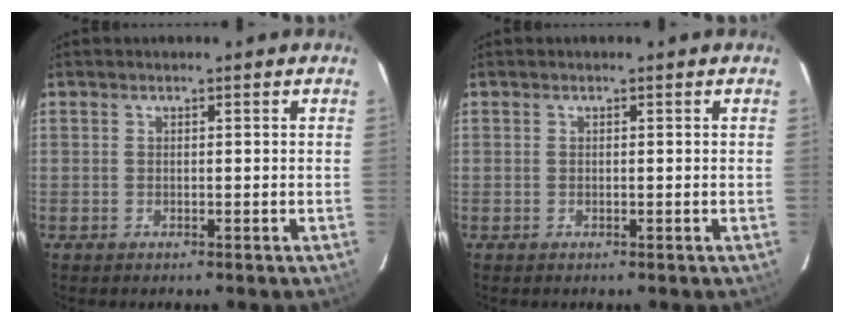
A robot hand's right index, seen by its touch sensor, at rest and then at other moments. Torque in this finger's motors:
{"motor_torque": [-0.08, 0.07, -0.01, 0.00]}